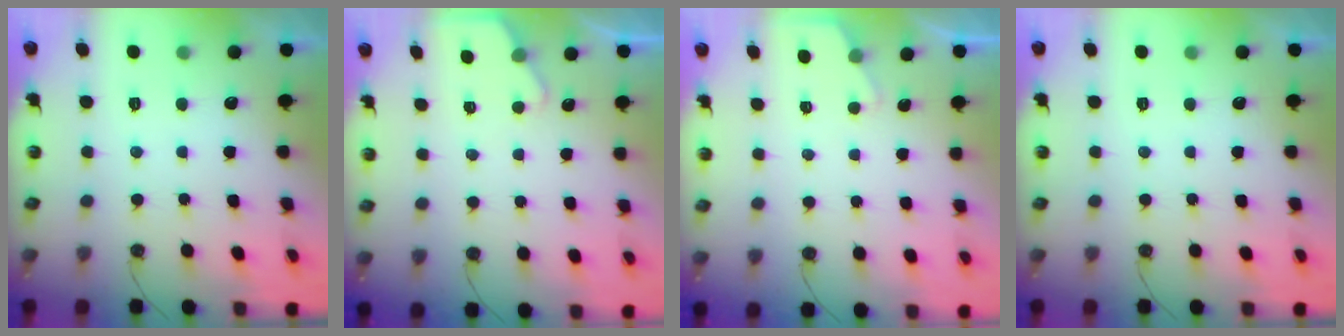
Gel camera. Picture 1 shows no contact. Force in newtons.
{"total": 3.2, "press": 3.2, "slide": 0.5}
{"total": 2.3, "press": 2.3, "slide": 0.3}
{"total": 0.0}